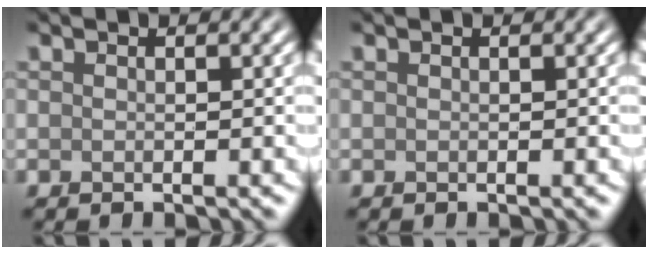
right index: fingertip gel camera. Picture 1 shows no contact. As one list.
[{"total": 0.0}]